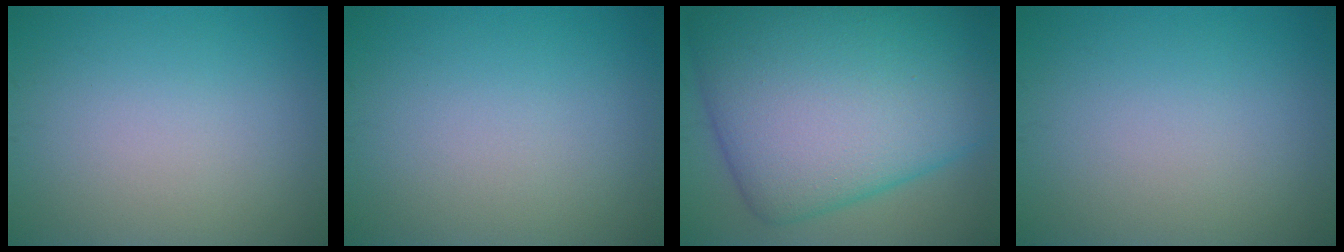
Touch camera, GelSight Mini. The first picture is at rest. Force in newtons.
{"total": 0.0}
{"total": 17.3, "press": 17.3, "slide": 0.2}
{"total": 0.0}